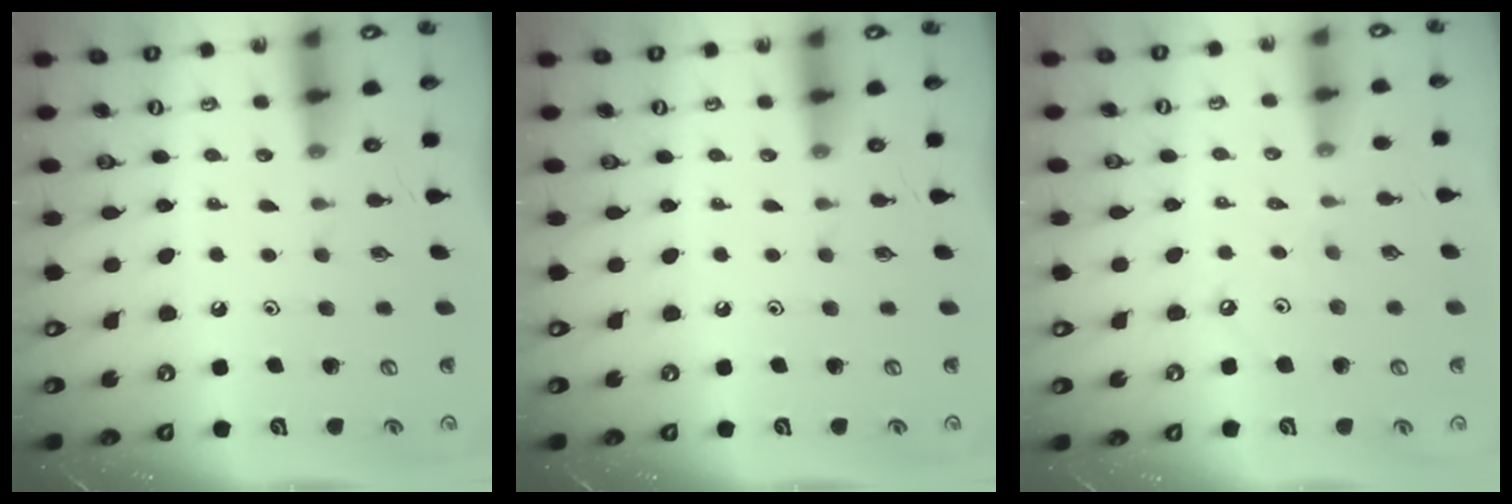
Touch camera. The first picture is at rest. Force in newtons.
{"total": 0.0}
{"total": 3.5, "press": 3.5, "slide": 0.3}